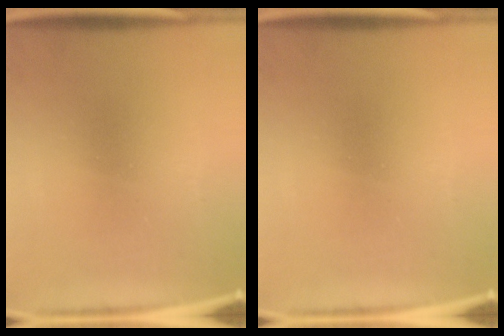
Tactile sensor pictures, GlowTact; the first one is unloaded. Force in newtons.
{"total": 0.0}